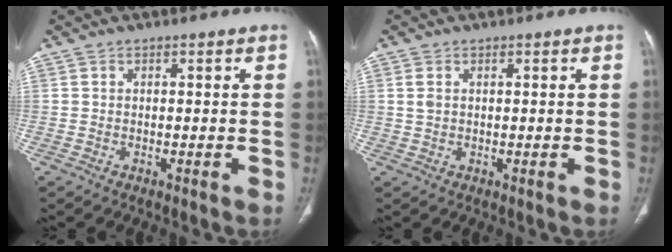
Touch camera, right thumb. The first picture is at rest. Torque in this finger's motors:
{"motor_torque": [-0.02, -0.37, -0.18, 0.71, 0.03]}